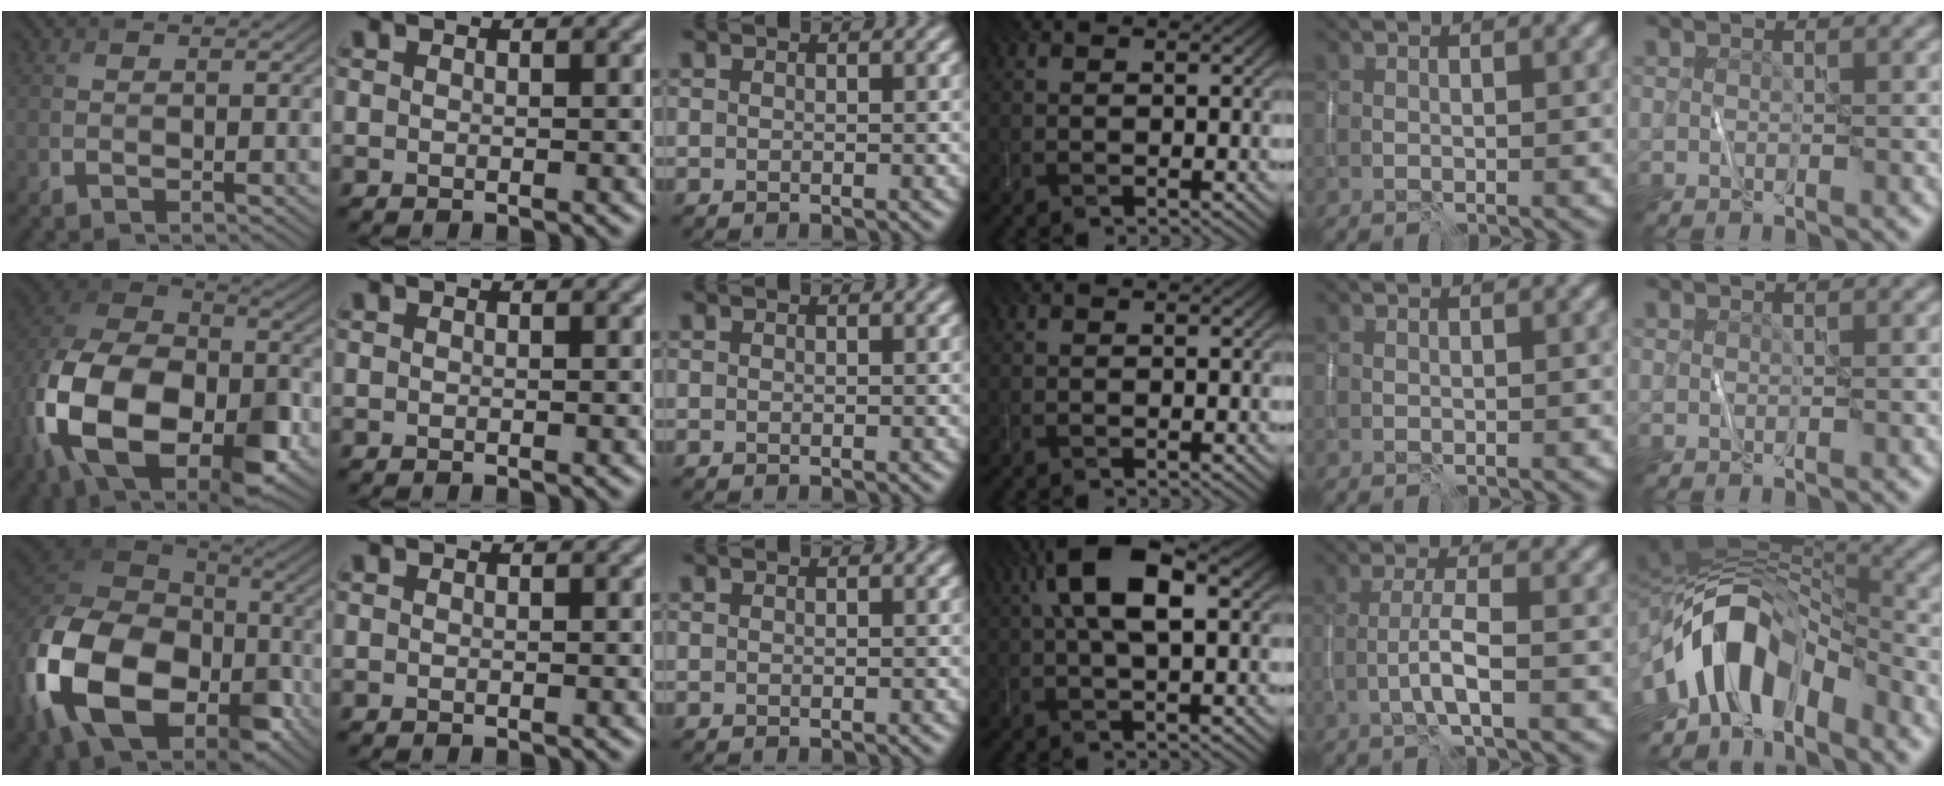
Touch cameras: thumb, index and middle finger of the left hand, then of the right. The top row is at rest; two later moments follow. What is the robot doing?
{"motion": "wipe", "object": "whiteboard"}